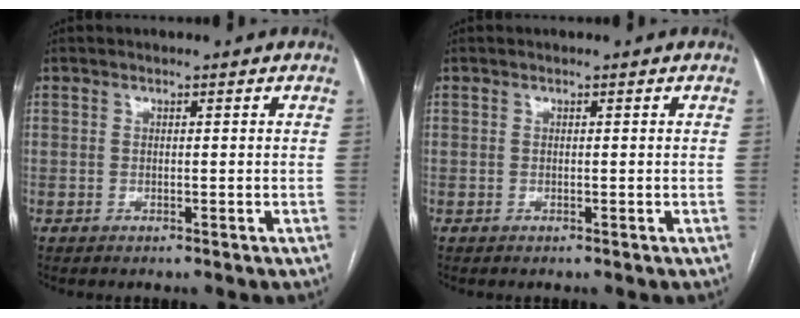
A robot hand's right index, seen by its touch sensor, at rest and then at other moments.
{"total": 0.0}